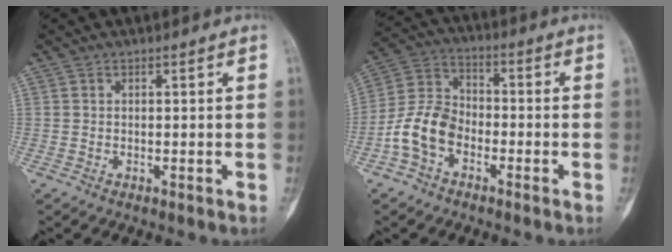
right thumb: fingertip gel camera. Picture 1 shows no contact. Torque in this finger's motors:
{"motor_torque": [1.42, 1.44, 0.74, -0.75, 0.05]}